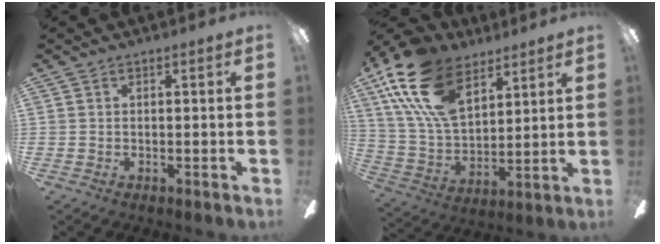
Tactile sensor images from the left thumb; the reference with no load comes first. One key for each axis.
{"total": 21.1, "fx": 11.9, "fy": 11.6, "fz": 13.0, "tx": -0.283, "ty": -0.043, "tz": 0.215}